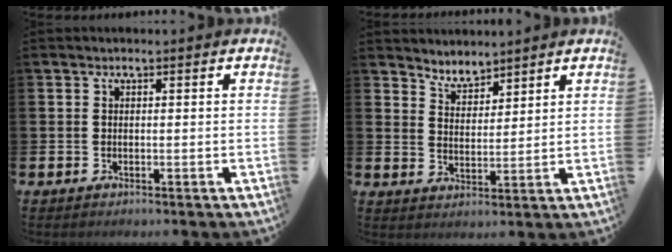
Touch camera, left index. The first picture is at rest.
{"total": 3.3, "force": [3.2, 0.6, -0.5], "torque": [-0.002, -0.013, 0.059]}